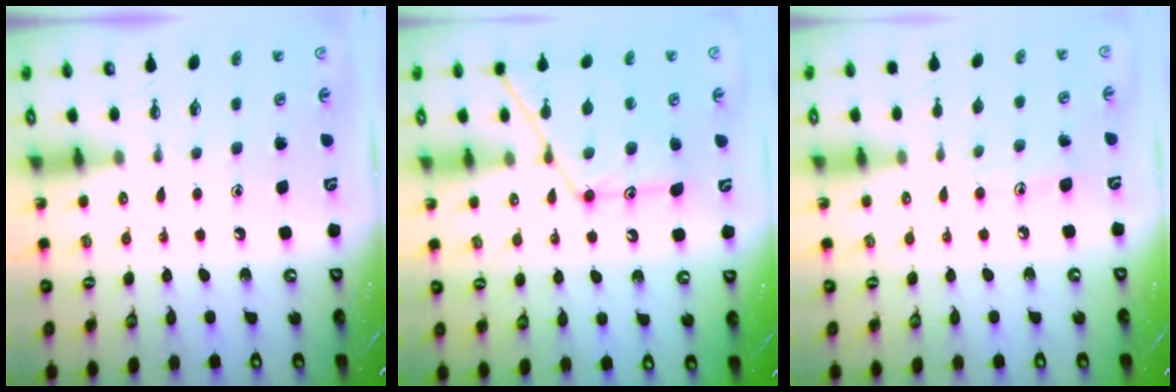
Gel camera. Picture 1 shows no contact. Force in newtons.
{"total": 13.9, "press": 13.9, "slide": 1.2}
{"total": 6.2, "press": 6.1, "slide": 0.4}